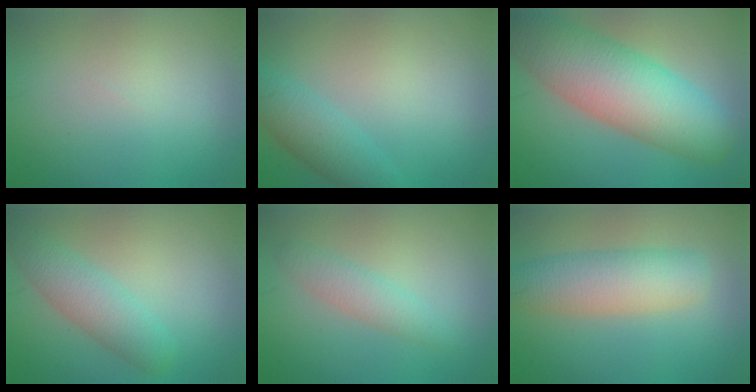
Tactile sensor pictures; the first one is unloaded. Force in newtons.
{"total": 3.3, "press": 3.3, "slide": 0.1}
{"total": 9.8, "press": 9.8, "slide": 0.4}
{"total": 3.7, "press": 3.7, "slide": 0.2}
{"total": 2.1, "press": 2.1, "slide": 0.2}
{"total": 5.2, "press": 5.2, "slide": 0.2}